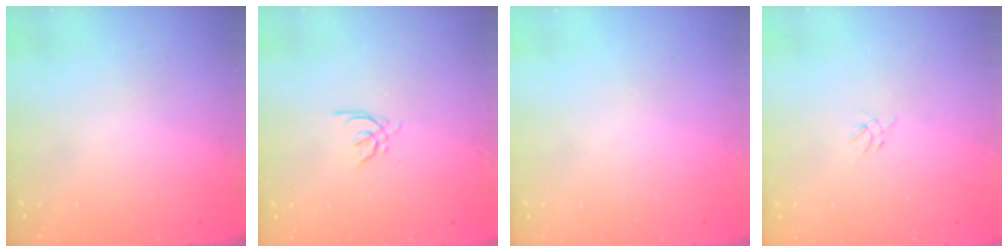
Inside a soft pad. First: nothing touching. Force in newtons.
{"total": 2.8, "press": 2.7, "slide": 0.8}
{"total": 0.0}
{"total": 2.2, "press": 2.2, "slide": 0.5}